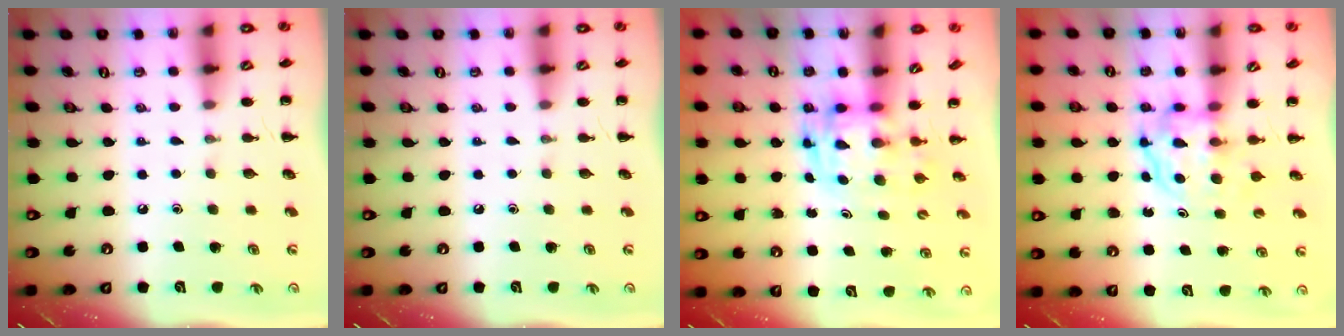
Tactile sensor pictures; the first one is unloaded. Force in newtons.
{"total": 0.0}
{"total": 2.8, "press": 2.8, "slide": 0.6}
{"total": 3.7, "press": 3.7, "slide": 0.2}